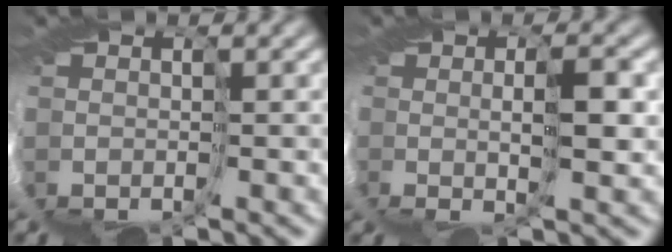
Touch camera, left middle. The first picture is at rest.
{"total": 3.3, "force": [1.4, -0.7, 3.0], "torque": [-0.059, -0.001, 0.024]}